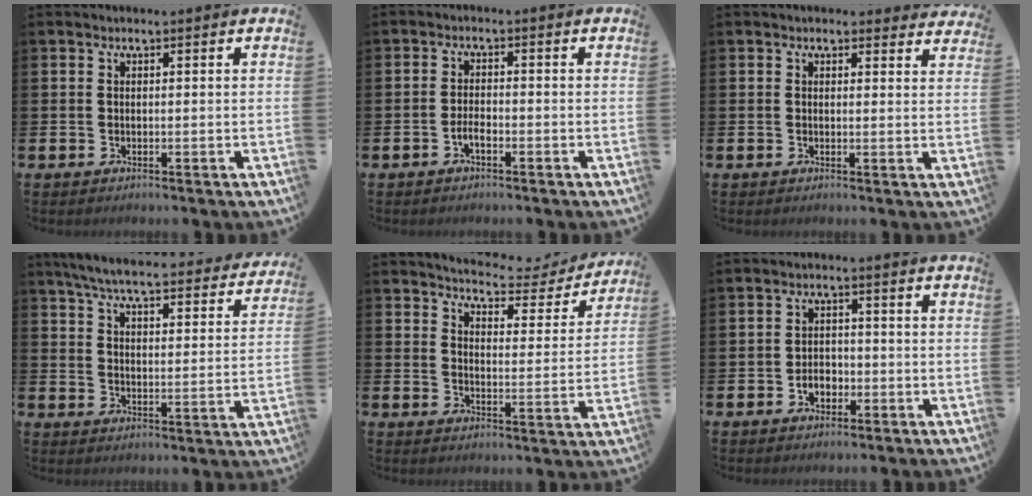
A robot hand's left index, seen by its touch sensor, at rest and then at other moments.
{"total": 1.8, "force": [-1.0, 0.7, 1.4], "torque": [-0.034, 0.004, -0.018]}
{"total": 1.9, "force": [1.8, 0.5, 0.0], "torque": [0.009, -0.007, 0.031]}
{"total": 6.5, "force": [6.0, 0.6, 2.4], "torque": [-0.064, -0.044, 0.099]}
{"total": 4.7, "force": [4.6, 1.0, 0.8], "torque": [-0.024, -0.040, 0.072]}
{"total": 2.8, "force": [-1.2, 2.0, 1.5], "torque": [-0.022, -0.001, -0.028]}